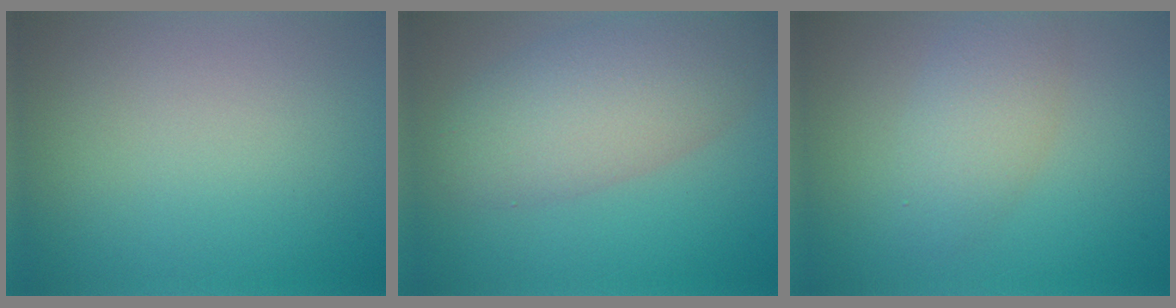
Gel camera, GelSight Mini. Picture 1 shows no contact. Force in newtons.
{"total": 6.6, "press": 6.6, "slide": 0.5}
{"total": 3.3, "press": 3.3, "slide": 0.1}